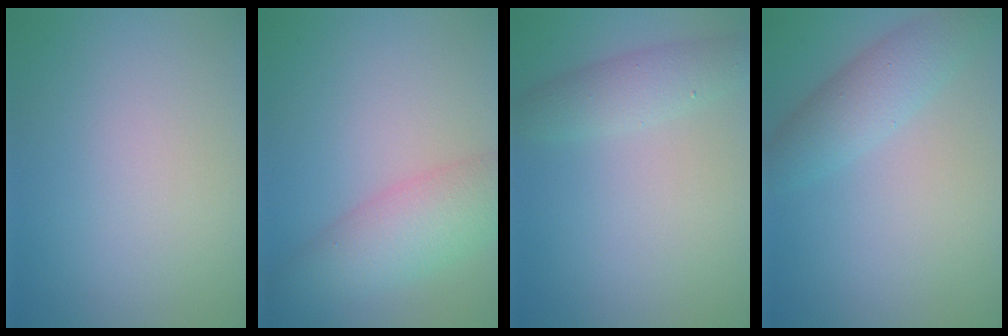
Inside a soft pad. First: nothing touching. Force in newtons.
{"total": 5.5, "press": 5.5, "slide": 0.3}
{"total": 2.7, "press": 2.7, "slide": 0.1}
{"total": 3.6, "press": 3.6, "slide": 0.0}